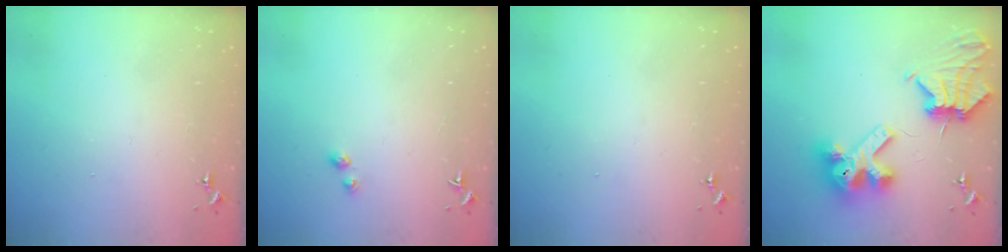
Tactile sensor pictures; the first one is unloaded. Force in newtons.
{"total": 2.6, "press": 2.6, "slide": 0.5}
{"total": 0.0}
{"total": 14.0, "press": 13.9, "slide": 1.9}